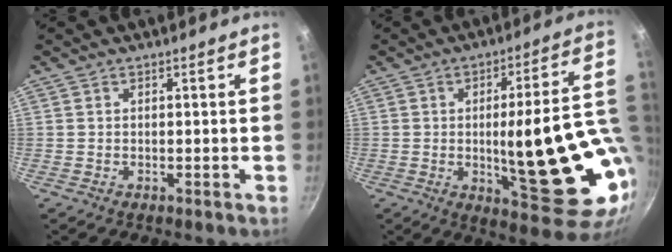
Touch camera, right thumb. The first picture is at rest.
{"total": 23.1, "force": [-1.1, 6.4, 22.1], "torque": [-0.279, -0.013, -0.001]}